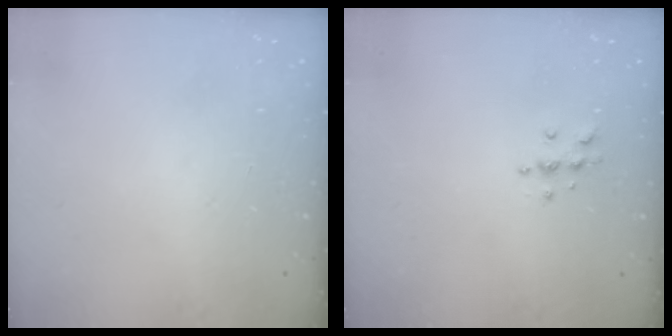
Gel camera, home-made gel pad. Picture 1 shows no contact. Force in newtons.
{"total": 4.7, "press": 4.6, "slide": 0.5}